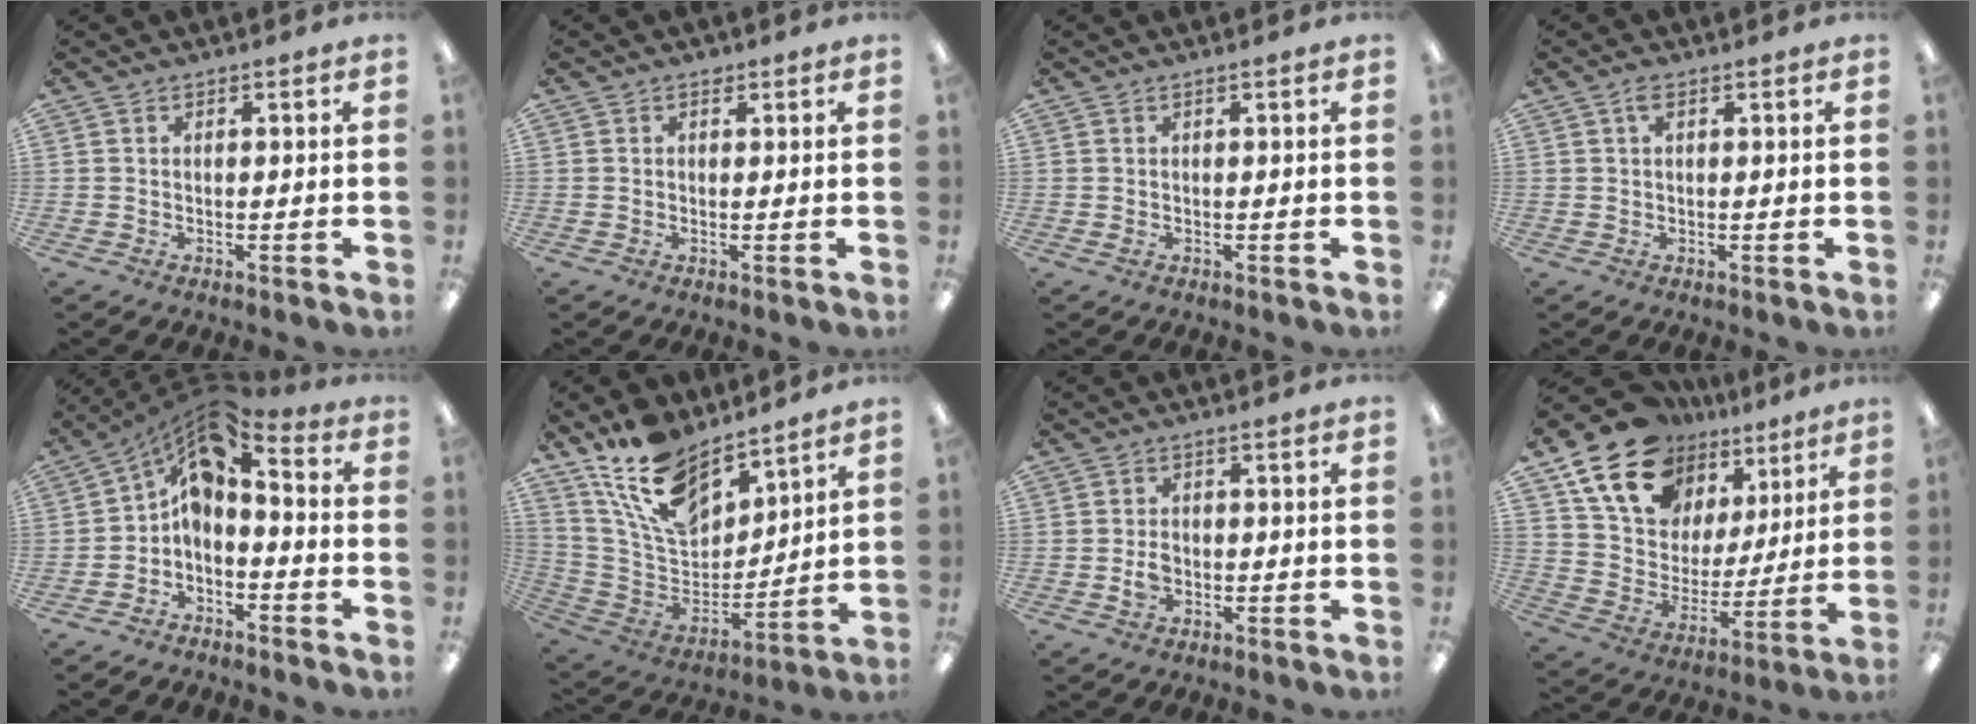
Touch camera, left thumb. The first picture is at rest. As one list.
[{"total": 1.1, "force": [0.5, 0.8, 0.6], "torque": [-0.004, -0.002, 0.008]}, {"total": 0.8, "force": [0.1, 0.2, 0.7], "torque": [-0.014, -0.001, 0.002]}, {"total": 1.7, "force": [1.1, 0.8, 1.1], "torque": [-0.027, 0.007, 0.017]}, {"total": 7.2, "force": [1.4, 4.5, 5.4], "torque": [-0.083, -0.013, 0.029]}, {"total": 16.3, "force": [12.4, 7.9, 7.0], "torque": [-0.152, -0.067, 0.234]}, {"total": 2.8, "force": [-0.5, 2.0, 1.9], "torque": [-0.035, 0.003, -0.008]}, {"total": 18.7, "force": [13.4, 11.4, 6.5], "torque": [-0.136, -0.072, 0.249]}]